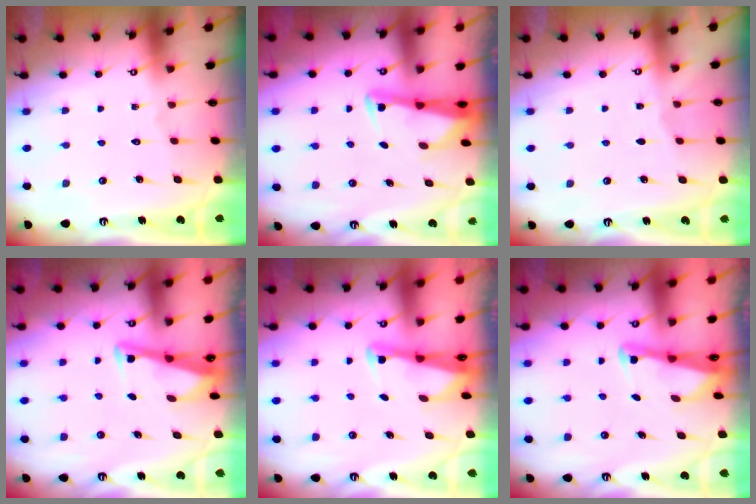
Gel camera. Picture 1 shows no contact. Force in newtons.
{"total": 2.5, "press": 2.5, "slide": 0.5}
{"total": 1.6, "press": 1.5, "slide": 0.3}
{"total": 3.3, "press": 3.3, "slide": 0.3}
{"total": 2.5, "press": 2.5, "slide": 0.2}
{"total": 2.6, "press": 2.6, "slide": 0.2}